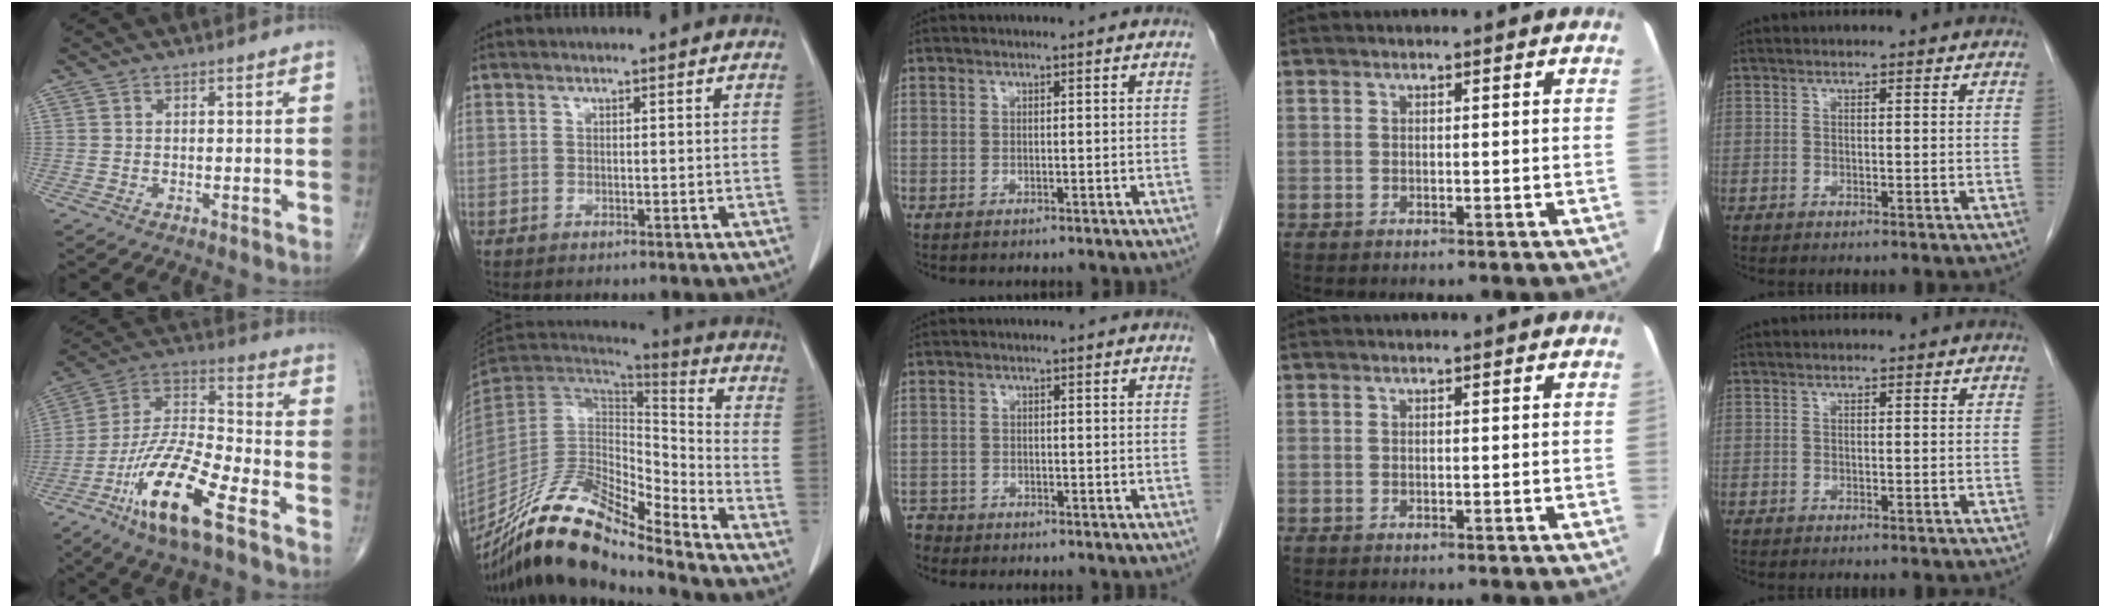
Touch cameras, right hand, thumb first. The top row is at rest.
{"thumb": {"total": 18.6, "force": [-10.1, 4.7, 14.9], "torque": [-0.299, 0.047, -0.189]}, "index": {"total": 21.4, "force": [-17.7, 3.7, 11.4], "torque": [-0.236, -0.001, -0.334]}, "middle": {"total": 1.9, "force": [-1.7, 0.6, -0.3], "torque": [0.000, -0.004, -0.034]}}